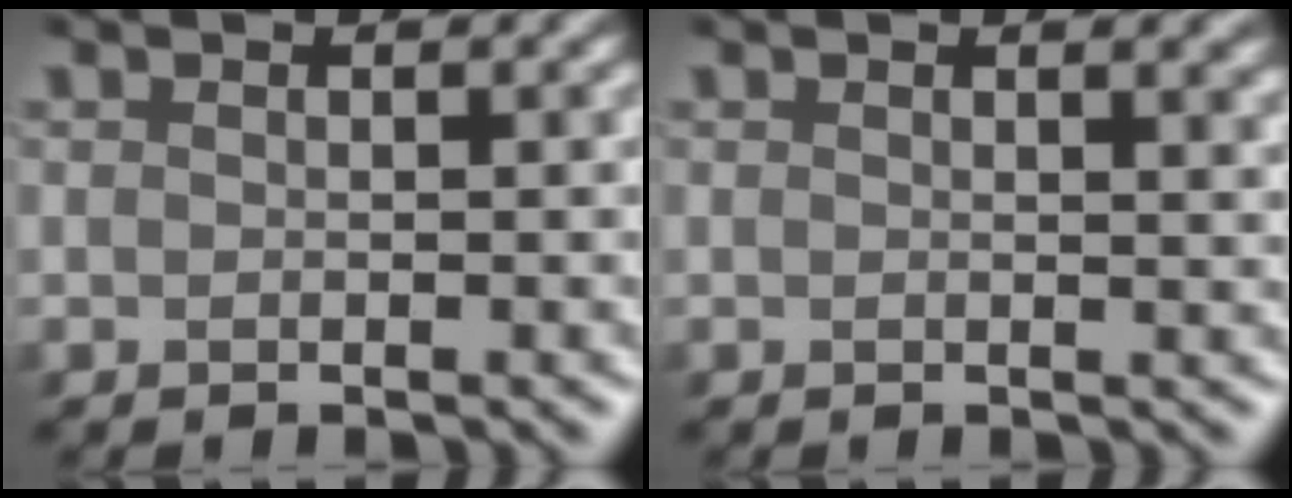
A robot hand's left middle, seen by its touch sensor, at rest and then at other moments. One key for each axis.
{"total": 2.2, "fx": 0.9, "fy": 1.0, "fz": 1.7, "tx": -0.005, "ty": 0.013, "tz": -0.007}